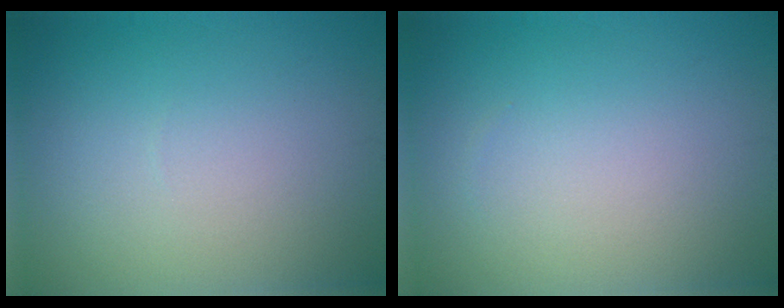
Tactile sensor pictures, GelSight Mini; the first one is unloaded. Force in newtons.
{"total": 0.0}